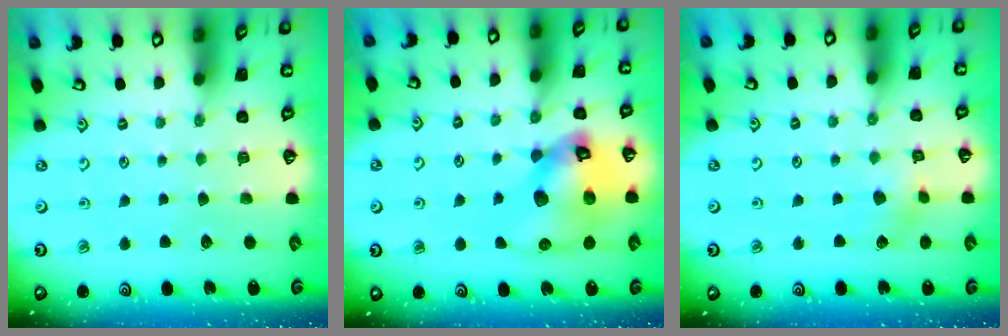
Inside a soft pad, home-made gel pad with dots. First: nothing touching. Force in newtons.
{"total": 16.1, "press": 16.0, "slide": 2.2}
{"total": 3.4, "press": 3.3, "slide": 0.6}